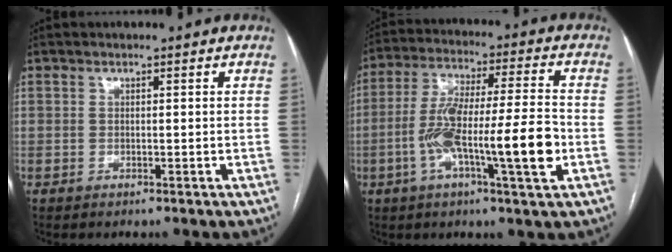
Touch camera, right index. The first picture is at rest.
{"total": 15.2, "force": [-4.0, 1.3, 14.6], "torque": [-0.263, 0.007, -0.070]}